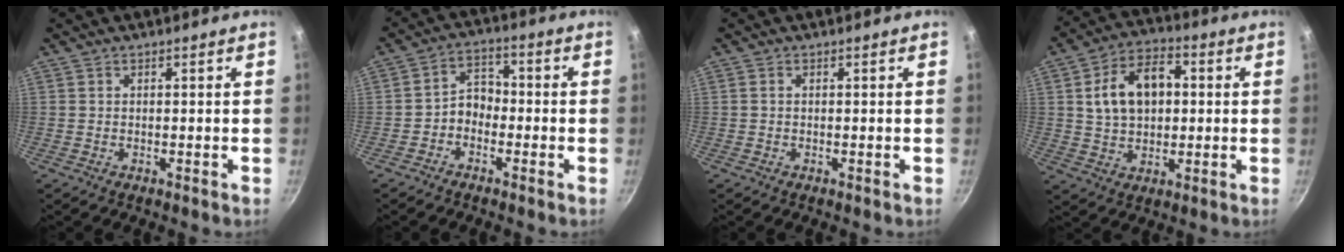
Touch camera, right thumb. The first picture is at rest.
{"total": 4.7, "force": [-1.9, 3.5, 2.4], "torque": [-0.018, 0.035, -0.045]}
{"total": 0.0}
{"total": 12.5, "force": [2.0, 8.5, 9.0], "torque": [-0.128, 0.017, 0.028]}